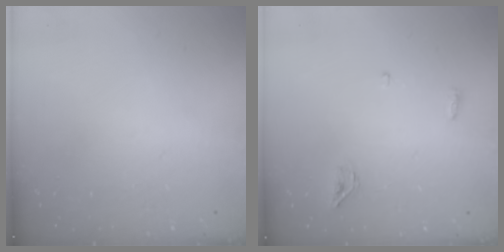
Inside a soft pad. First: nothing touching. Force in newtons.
{"total": 3.7, "press": 3.6, "slide": 0.9}